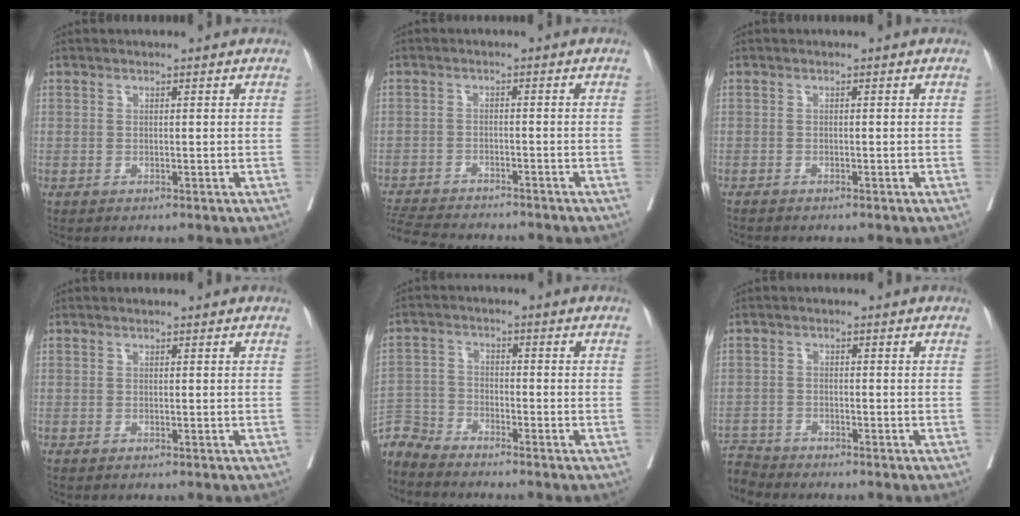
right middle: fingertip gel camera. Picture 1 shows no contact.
{"total": 11.7, "force": [-10.8, 1.8, 4.0], "torque": [-0.074, -0.010, -0.161]}
{"total": 1.1, "force": [-1.0, 0.0, 0.4], "torque": [-0.006, 0.000, -0.015]}
{"total": 0.0}
{"total": 5.9, "force": [-5.9, 0.0, -0.5], "torque": [0.010, 0.001, -0.116]}
{"total": 3.7, "force": [-3.6, 0.0, -0.9], "torque": [0.020, -0.008, -0.068]}